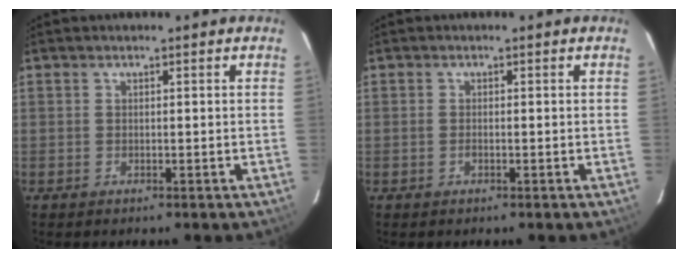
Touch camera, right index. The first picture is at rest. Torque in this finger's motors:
{"motor_torque": [0.08, 0.03, 0.03, 0.00]}